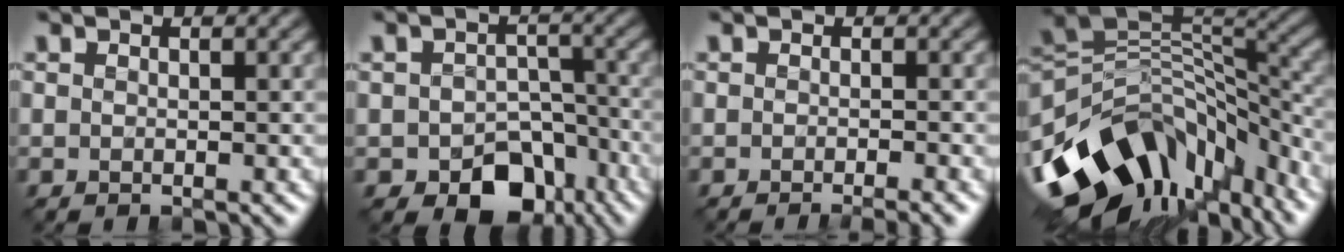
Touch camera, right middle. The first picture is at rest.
{"total": 6.4, "force": [-3.5, 4.2, 3.2], "torque": [-0.038, -0.011, -0.048]}
{"total": 2.0, "force": [-1.2, 0.1, 1.5], "torque": [-0.019, -0.006, -0.020]}
{"total": 13.5, "force": [-6.7, 8.7, 7.8], "torque": [-0.150, 0.004, -0.110]}